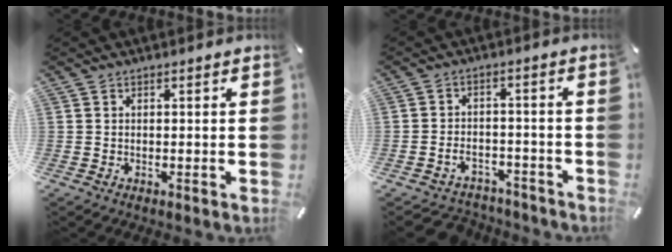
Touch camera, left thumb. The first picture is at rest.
{"total": 4.0, "force": [-2.3, 3.0, 1.4], "torque": [-0.029, 0.009, -0.045]}